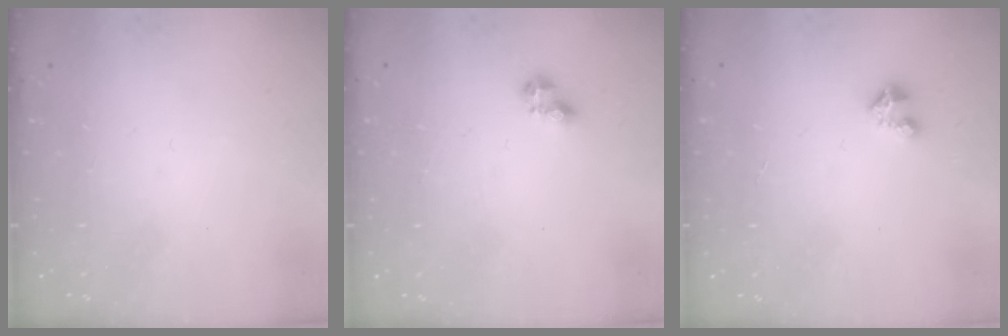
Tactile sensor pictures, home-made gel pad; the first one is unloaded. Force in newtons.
{"total": 4.3, "press": 4.3, "slide": 0.7}
{"total": 2.3, "press": 2.3, "slide": 0.3}